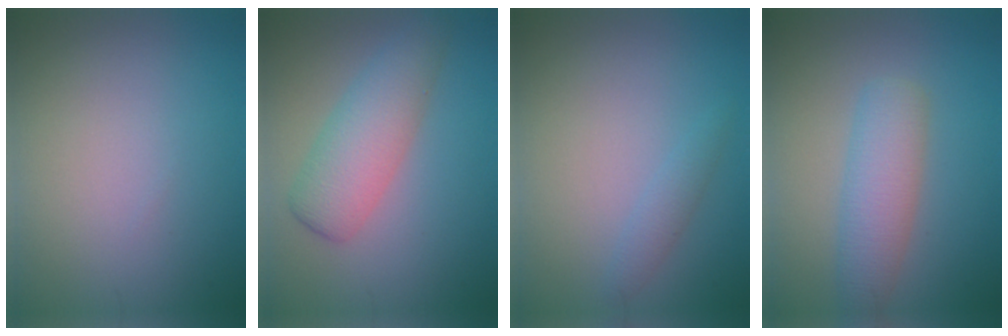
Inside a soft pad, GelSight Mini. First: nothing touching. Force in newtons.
{"total": 4.7, "press": 4.7, "slide": 0.1}
{"total": 1.3, "press": 1.3, "slide": 0.0}
{"total": 4.1, "press": 4.1, "slide": 0.1}